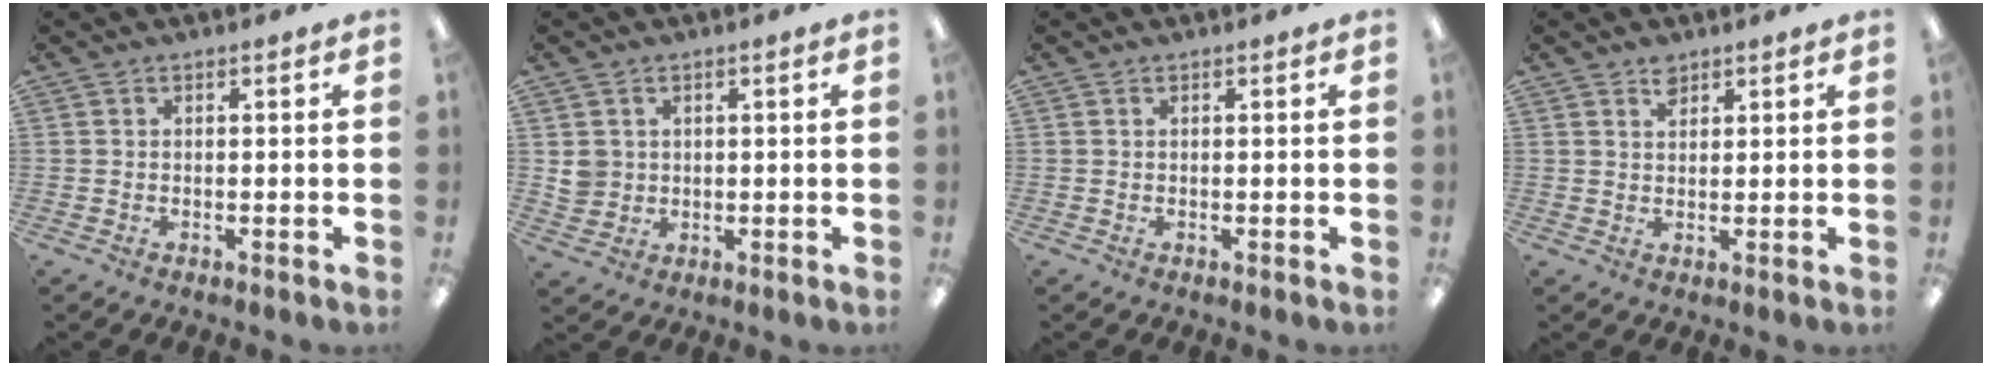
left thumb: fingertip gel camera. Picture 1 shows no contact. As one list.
[{"total": 3.8, "force": [1.1, 3.5, 0.5], "torque": [-0.011, 0.004, 0.021]}, {"total": 0.0}, {"total": 2.8, "force": [2.2, 1.5, 1.1], "torque": [-0.008, -0.007, 0.037]}]